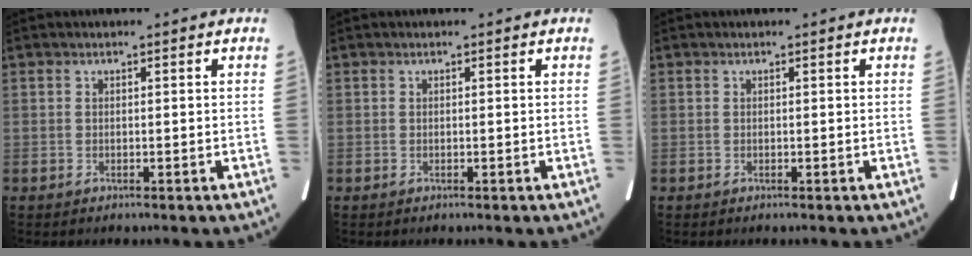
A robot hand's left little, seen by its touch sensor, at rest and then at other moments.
{"total": 0.0}
{"total": 0.0}